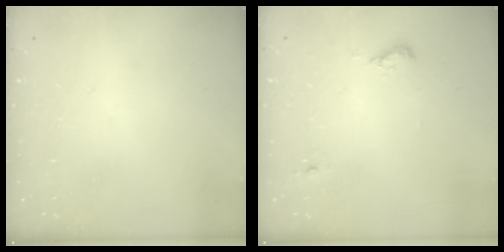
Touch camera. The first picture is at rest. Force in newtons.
{"total": 7.0, "press": 6.3, "slide": 2.9}